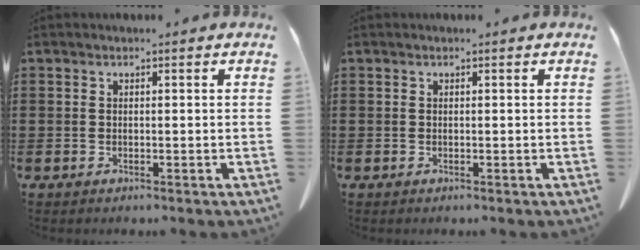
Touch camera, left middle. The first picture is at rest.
{"total": 0.0}